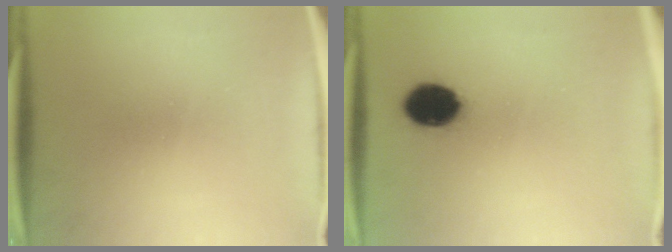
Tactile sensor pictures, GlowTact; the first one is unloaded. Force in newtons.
{"total": 10.0}